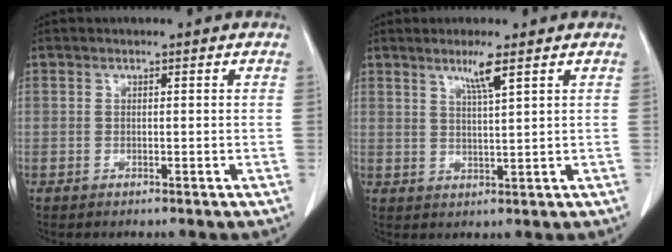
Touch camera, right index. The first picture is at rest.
{"total": 3.8, "force": [2.3, -0.5, 3.0], "torque": [-0.059, -0.006, 0.047]}